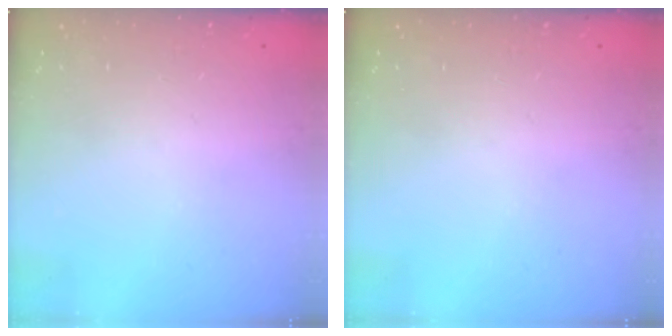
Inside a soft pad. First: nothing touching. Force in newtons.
{"total": 0.0}